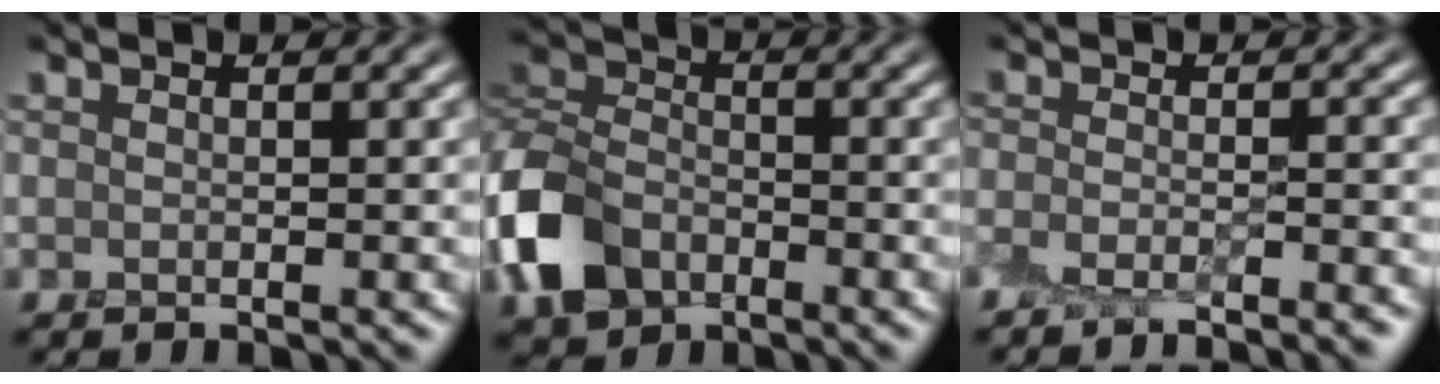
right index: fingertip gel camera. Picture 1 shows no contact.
{"total": 6.7, "force": [-3.6, 4.7, 3.2], "torque": [-0.071, 0.008, -0.091]}
{"total": 3.8, "force": [-3.7, 0.2, 0.8], "torque": [-0.019, -0.004, -0.060]}